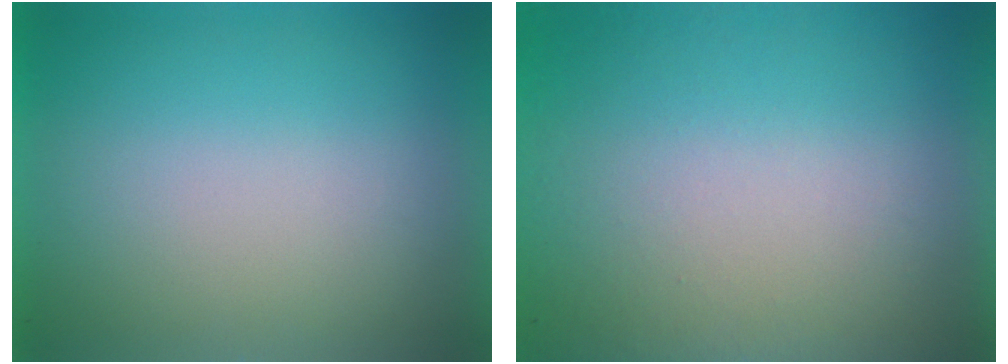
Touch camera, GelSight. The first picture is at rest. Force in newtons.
{"total": 8.5}